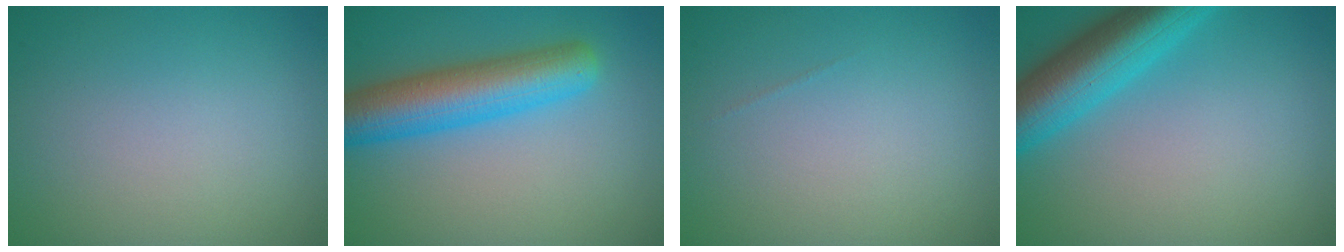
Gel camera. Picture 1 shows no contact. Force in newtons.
{"total": 7.0, "press": 7.0, "slide": 0.2}
{"total": 0.0}
{"total": 7.3, "press": 7.3, "slide": 0.3}